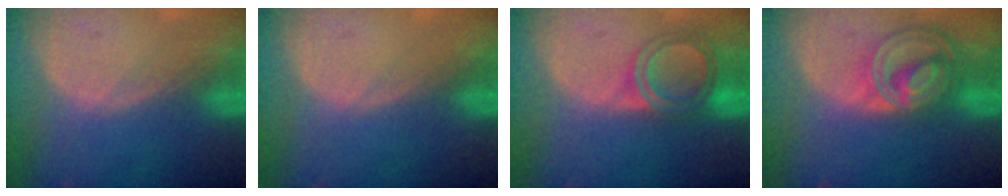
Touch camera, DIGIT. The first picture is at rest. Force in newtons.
{"total": 0.0}
{"total": 5.5, "press": 5.4, "slide": 0.6}
{"total": 8.5, "press": 7.2, "slide": 4.5}